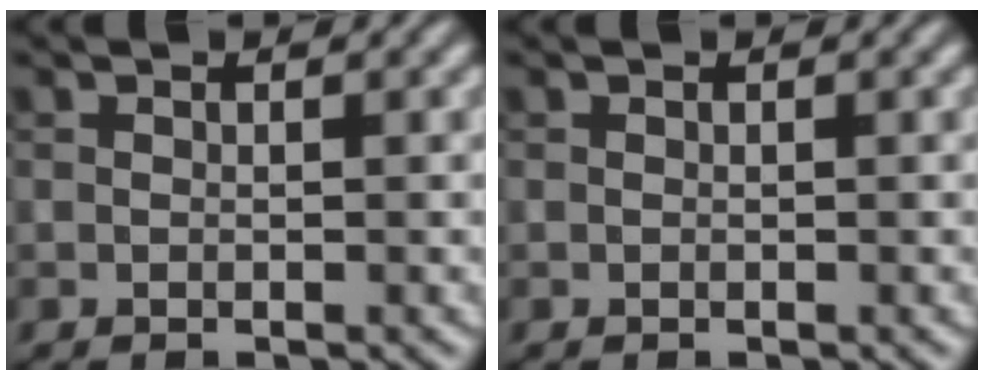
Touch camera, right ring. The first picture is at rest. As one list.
[{"total": 0.0}]